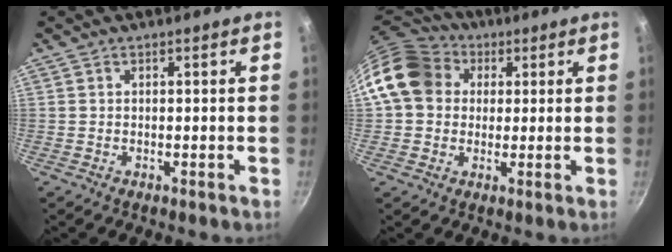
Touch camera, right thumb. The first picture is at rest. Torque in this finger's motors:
{"motor_torque": [1.16, 1.17, 0.64, -0.64, 0.32]}